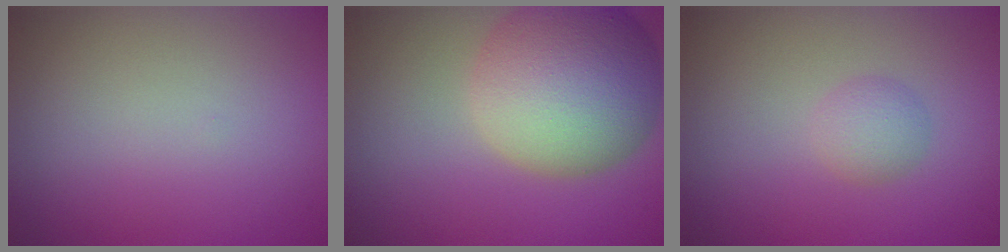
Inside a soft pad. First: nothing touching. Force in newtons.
{"total": 11.7, "press": 11.7, "slide": 0.6}
{"total": 1.7, "press": 1.7, "slide": 0.1}